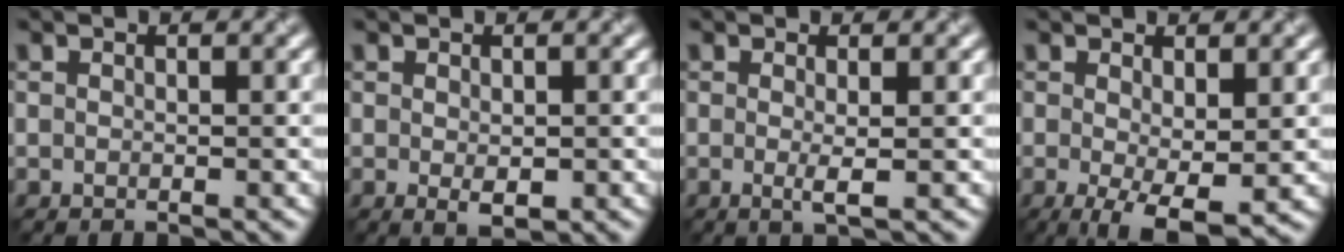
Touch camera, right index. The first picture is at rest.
{"total": 0.7, "force": [-0.3, 0.0, 0.6], "torque": [-0.015, -0.001, 0.010]}
{"total": 1.2, "force": [-0.5, -0.1, 1.1], "torque": [-0.028, -0.002, -0.003]}
{"total": 4.5, "force": [-1.0, 1.2, 4.2], "torque": [-0.082, -0.007, -0.006]}